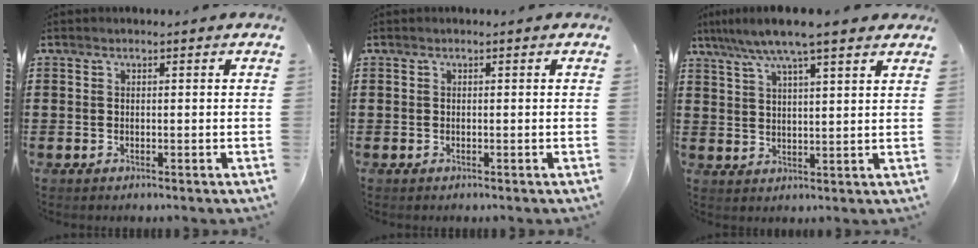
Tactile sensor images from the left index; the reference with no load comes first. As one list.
[{"total": 0.0}, {"total": 7.4, "force": [5.8, 0.4, 4.5], "torque": [-0.103, -0.012, 0.103]}]